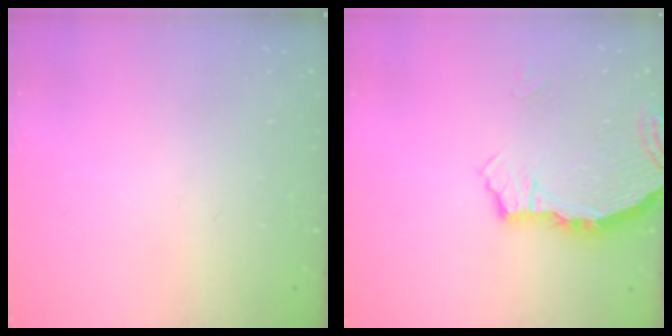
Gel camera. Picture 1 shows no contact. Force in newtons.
{"total": 3.3, "press": 3.3, "slide": 0.4}